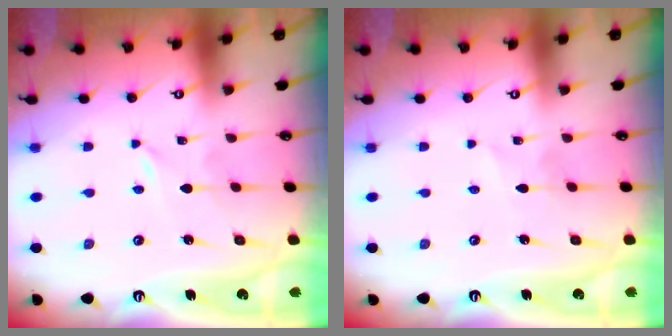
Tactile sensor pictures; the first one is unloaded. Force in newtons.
{"total": 1.5, "press": 1.5, "slide": 0.1}